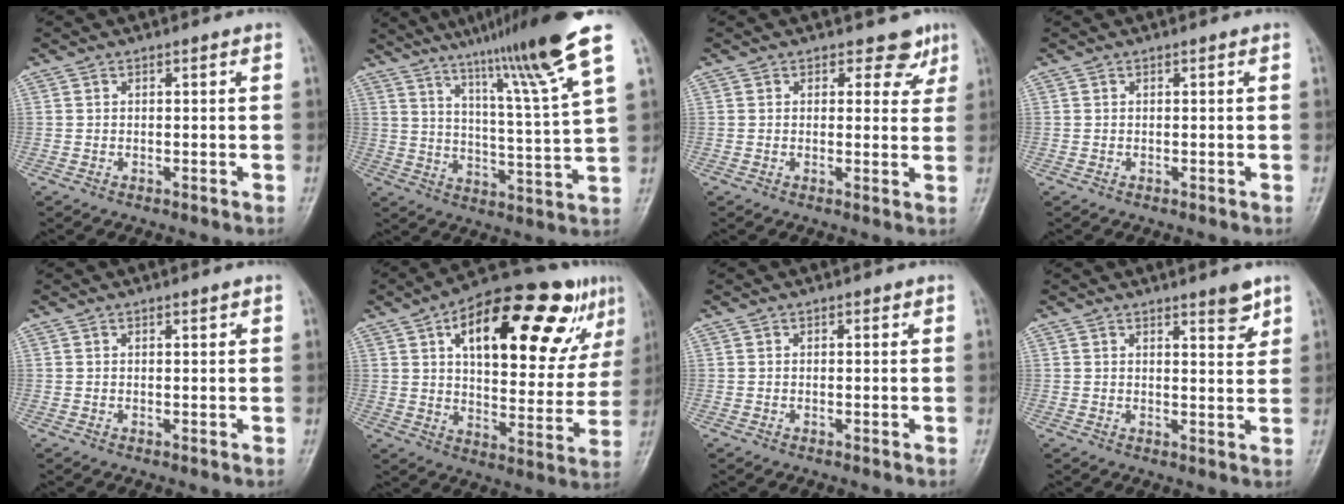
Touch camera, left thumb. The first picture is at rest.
{"total": 17.6, "force": [11.7, -0.4, 13.2], "torque": [-0.197, -0.055, 0.178]}
{"total": 4.1, "force": [2.7, 2.8, 1.3], "torque": [0.015, -0.013, 0.026]}
{"total": 0.0}
{"total": 0.9, "force": [0.6, 0.2, 0.6], "torque": [-0.009, -0.002, 0.010]}
{"total": 27.6, "force": [12.4, 11.4, 21.8], "torque": [-0.285, 0.004, 0.186]}
{"total": 0.6, "force": [0.3, 0.3, 0.3], "torque": [-0.001, -0.001, 0.002]}
{"total": 4.1, "force": [2.9, 1.0, 2.7], "torque": [-0.027, -0.022, 0.039]}